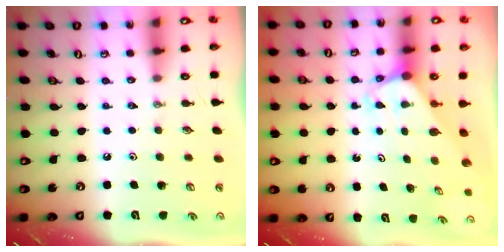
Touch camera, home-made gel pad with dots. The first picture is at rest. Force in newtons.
{"total": 2.0, "press": 2.0, "slide": 0.1}